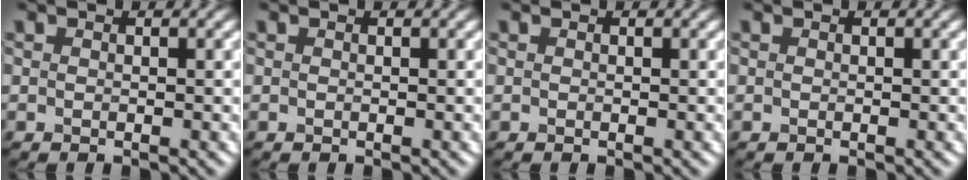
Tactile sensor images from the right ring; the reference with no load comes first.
{"total": 0.0}
{"total": 0.0}
{"total": 0.0}